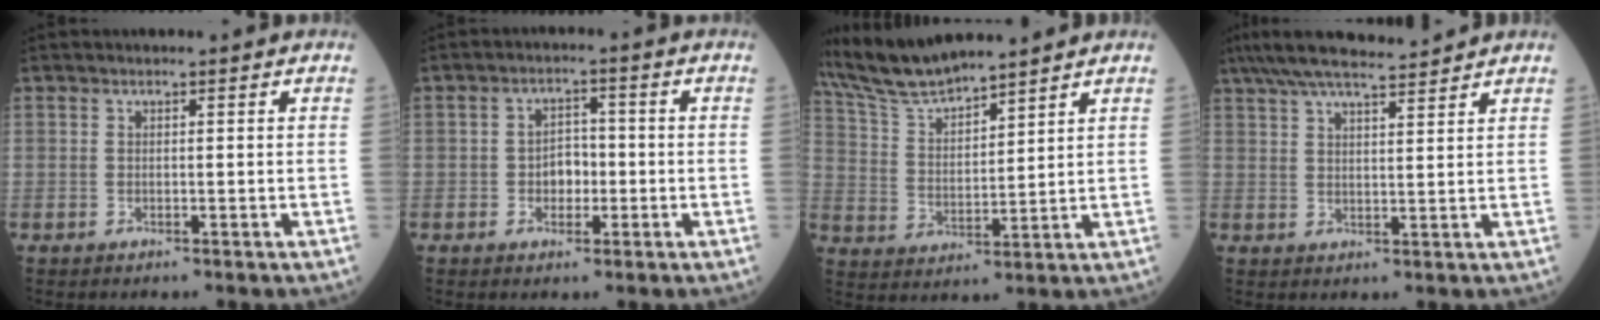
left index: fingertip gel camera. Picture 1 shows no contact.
{"total": 3.7, "force": [-1.0, 2.5, 2.6], "torque": [-0.038, 0.007, -0.020]}
{"total": 10.5, "force": [9.8, 0.8, 3.7], "torque": [-0.089, 0.014, 0.196]}
{"total": 10.3, "force": [9.2, 0.6, 4.5], "torque": [-0.081, 0.019, 0.148]}